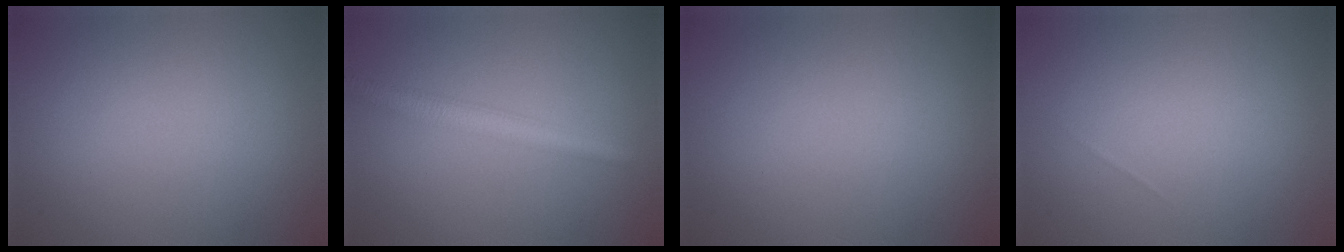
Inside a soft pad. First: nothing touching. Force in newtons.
{"total": 2.7, "press": 2.7, "slide": 0.1}
{"total": 0.0}
{"total": 0.0}